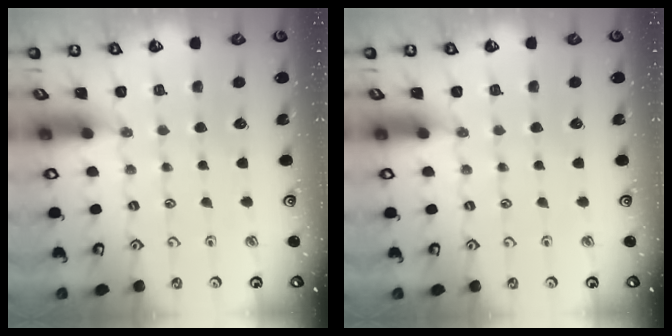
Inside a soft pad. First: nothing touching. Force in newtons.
{"total": 0.0}